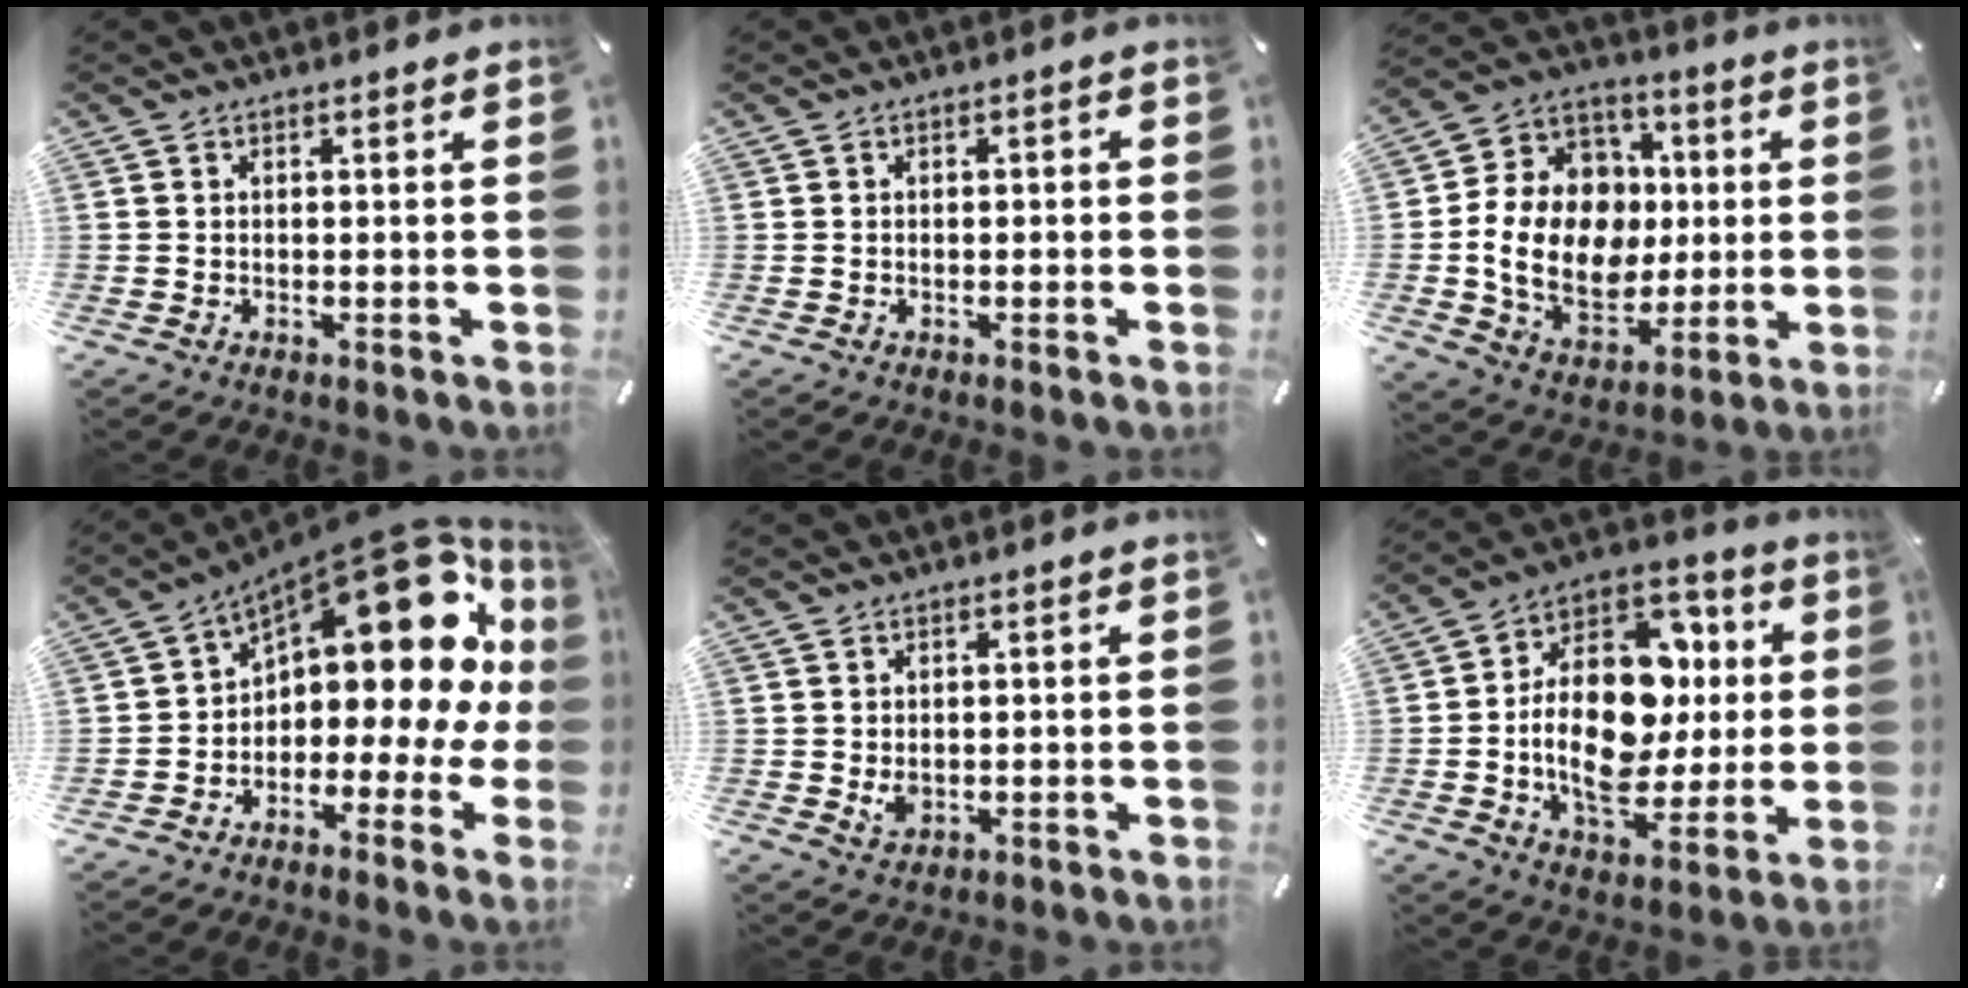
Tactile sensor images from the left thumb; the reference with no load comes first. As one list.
[{"total": 1.1, "force": [-0.6, 0.6, 0.7], "torque": [-0.014, 0.001, -0.011]}, {"total": 17.9, "force": [-0.2, 15.1, 9.6], "torque": [-0.201, 0.002, 0.008]}, {"total": 19.5, "force": [8.5, 9.4, 14.8], "torque": [-0.193, -0.076, 0.143]}, {"total": 2.6, "force": [0.0, 2.1, 1.5], "torque": [-0.025, -0.002, -0.003]}, {"total": 20.7, "force": [0.4, 14.7, 14.7], "torque": [-0.261, -0.010, 0.014]}]